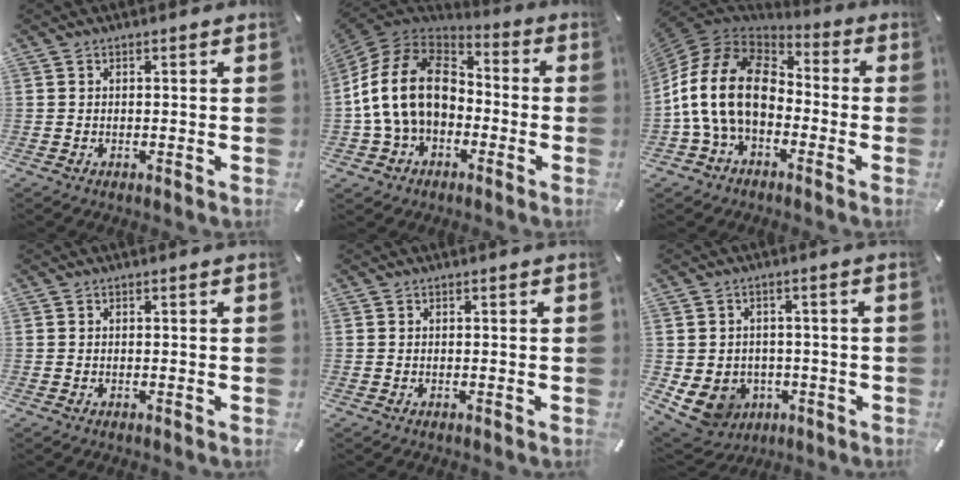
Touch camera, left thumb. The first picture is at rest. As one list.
[{"total": 17.8, "force": [-1.2, 13.5, 11.6], "torque": [-0.246, 0.025, -0.024]}, {"total": 17.8, "force": [-2.7, 12.7, 12.2], "torque": [-0.268, 0.028, -0.053]}, {"total": 0.0}, {"total": 0.0}, {"total": 7.5, "force": [-1.8, 6.9, 2.2], "torque": [-0.074, 0.002, -0.033]}]